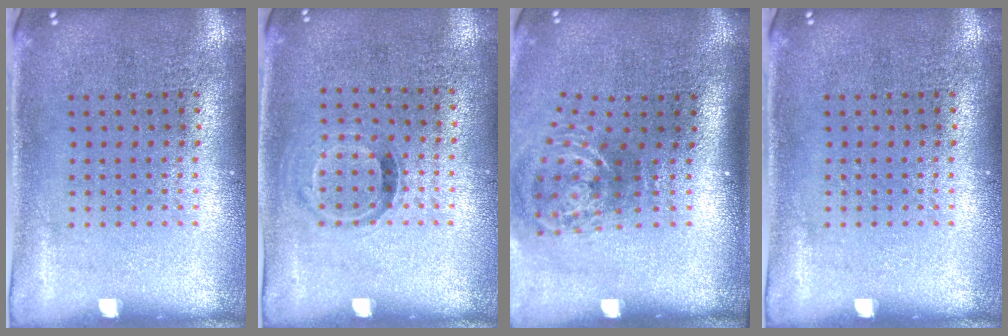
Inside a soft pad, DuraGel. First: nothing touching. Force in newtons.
{"total": 0.9, "press": 0.7, "slide": 0.6}
{"total": 2.2, "press": 1.3, "slide": 1.7}
{"total": 0.0}